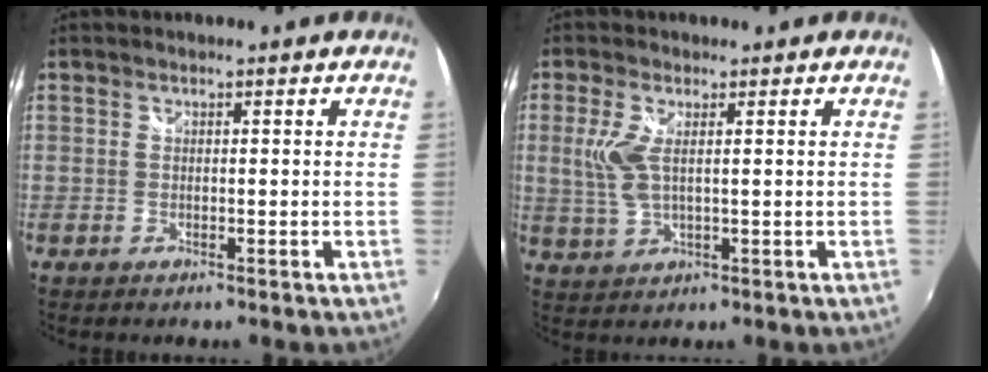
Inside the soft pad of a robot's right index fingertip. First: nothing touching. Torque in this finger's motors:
{"motor_torque": [-0.01, 0.13, 0.07, 0.10]}